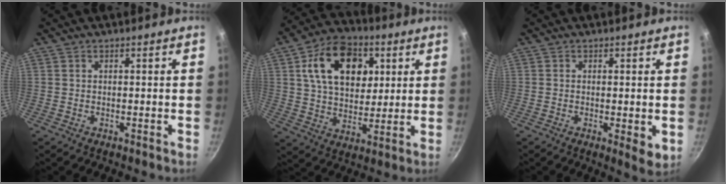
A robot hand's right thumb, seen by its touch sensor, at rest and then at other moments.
{"total": 17.7, "force": [5.7, 12.0, 11.7], "torque": [-0.159, -0.003, 0.090]}
{"total": 4.2, "force": [-0.6, 1.2, 4.0], "torque": [-0.060, -0.016, -0.007]}